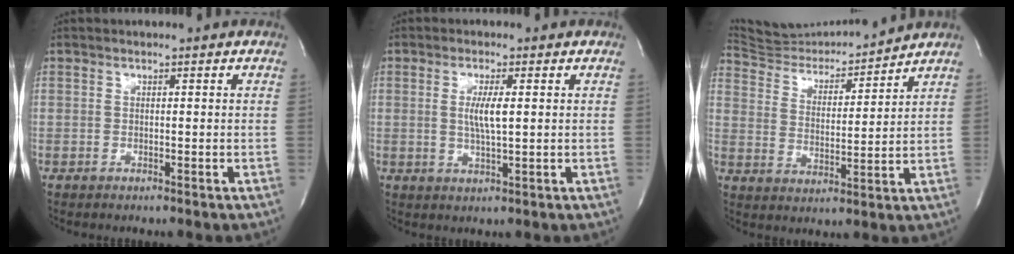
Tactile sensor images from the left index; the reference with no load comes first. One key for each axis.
{"total": 3.9, "fx": 0.1, "fy": 0.2, "fz": 3.9, "tx": -0.076, "ty": -0.011, "tz": 0.003}
{"total": 12.8, "fx": 12.6, "fy": 0.6, "fz": 1.8, "tx": -0.034, "ty": -0.009, "tz": 0.212}